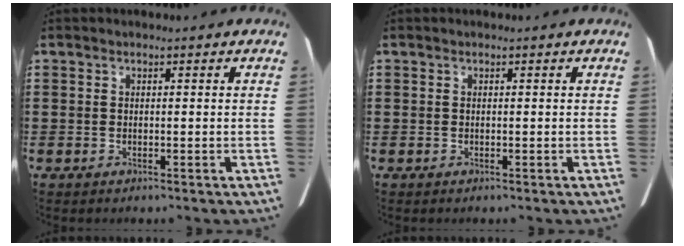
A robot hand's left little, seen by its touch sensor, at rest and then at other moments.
{"total": 0.0}